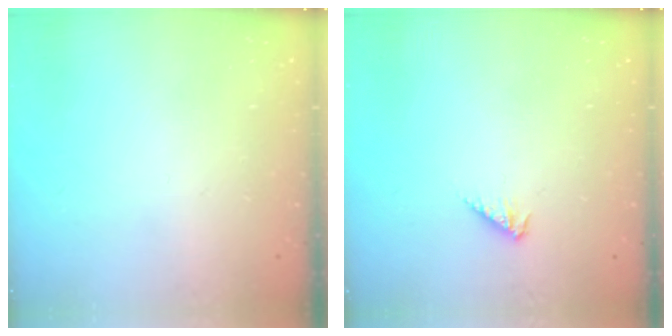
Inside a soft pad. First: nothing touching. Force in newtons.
{"total": 3.0, "press": 2.9, "slide": 0.6}